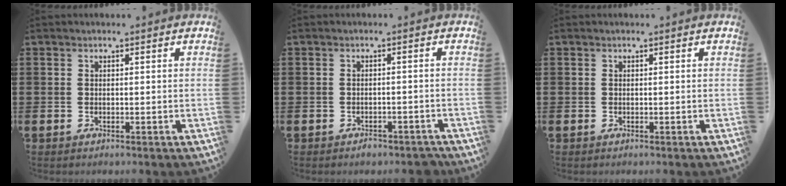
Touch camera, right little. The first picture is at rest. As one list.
[{"total": 1.2, "force": [-1.1, 0.5, 0.3], "torque": [-0.009, 0.001, -0.024]}, {"total": 0.0}]